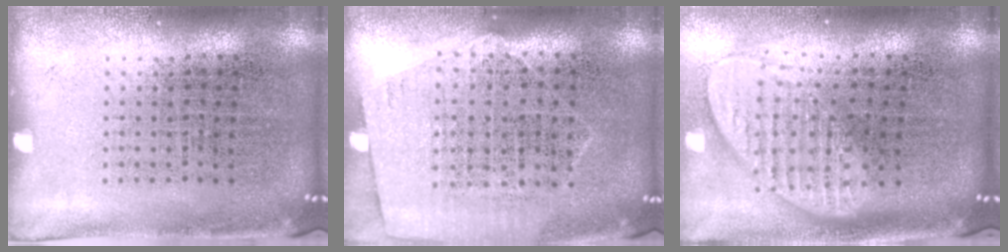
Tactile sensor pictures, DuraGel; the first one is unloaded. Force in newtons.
{"total": 1.3, "press": 1.1, "slide": 0.7}
{"total": 2.0, "press": 1.5, "slide": 1.2}